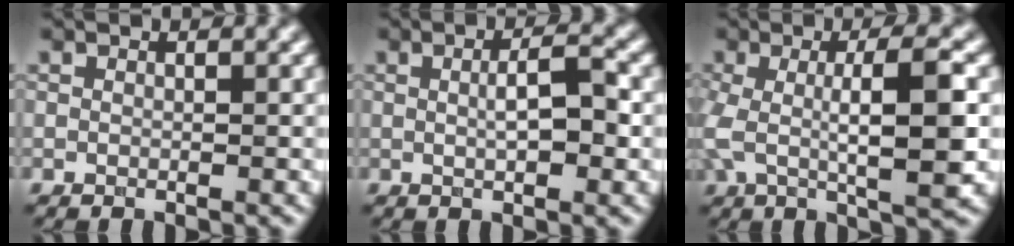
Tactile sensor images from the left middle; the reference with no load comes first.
{"total": 3.5, "force": [0.1, 0.8, 3.4], "torque": [-0.063, 0.003, 0.003]}
{"total": 8.0, "force": [-0.3, 2.2, 7.7], "torque": [-0.136, 0.004, -0.009]}